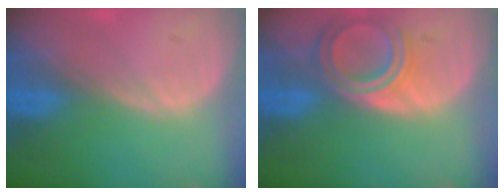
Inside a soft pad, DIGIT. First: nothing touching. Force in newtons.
{"total": 6.6, "press": 5.9, "slide": 3.0}